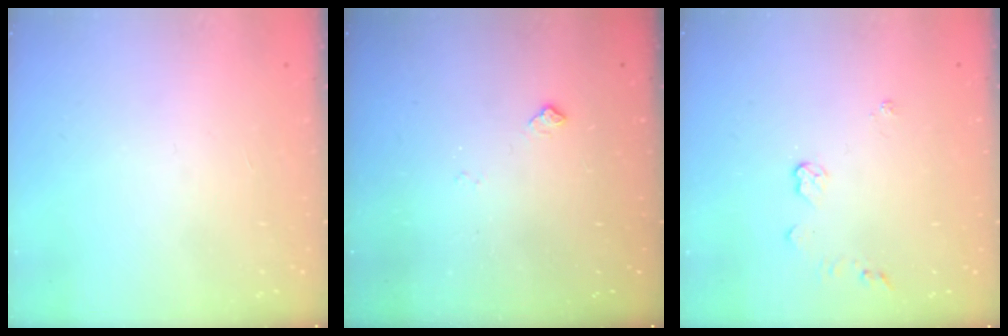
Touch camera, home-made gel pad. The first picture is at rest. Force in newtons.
{"total": 6.1, "press": 6.1, "slide": 0.7}
{"total": 3.9, "press": 3.9, "slide": 0.5}